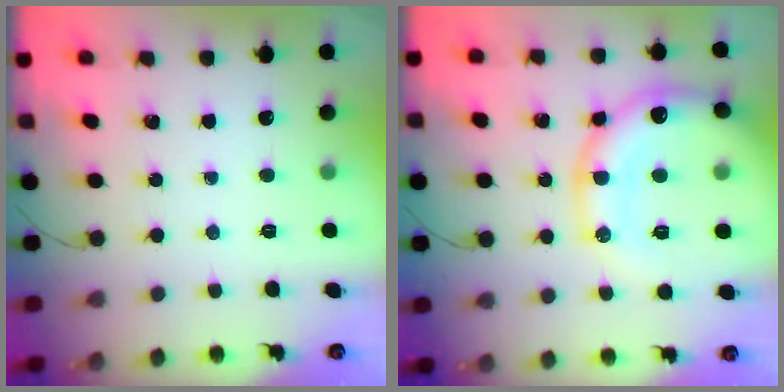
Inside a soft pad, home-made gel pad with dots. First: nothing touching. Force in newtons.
{"total": 18.8, "press": 18.6, "slide": 2.9}